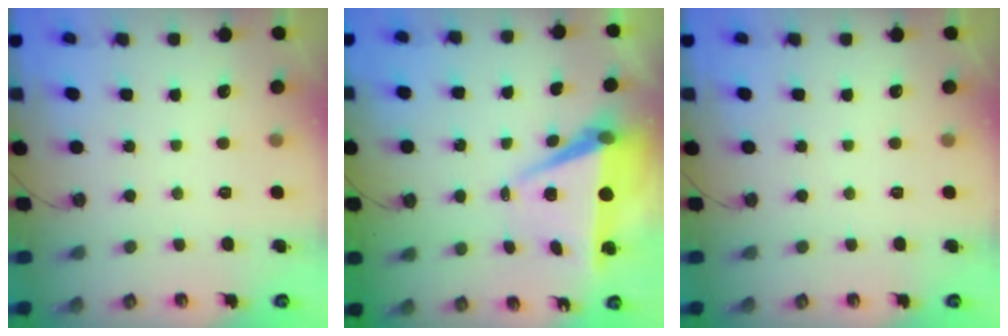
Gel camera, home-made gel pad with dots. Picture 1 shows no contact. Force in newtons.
{"total": 7.2, "press": 5.8, "slide": 4.3}
{"total": 0.0}